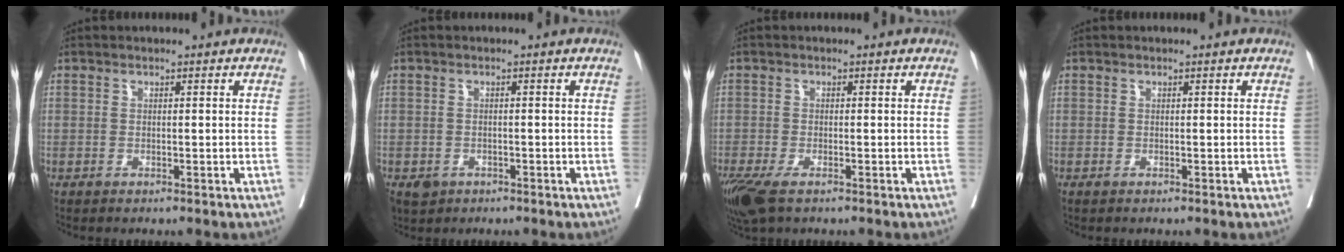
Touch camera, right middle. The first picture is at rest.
{"total": 2.8, "force": [-1.6, 2.2, 0.6], "torque": [-0.009, 0.001, -0.021]}
{"total": 6.1, "force": [-3.9, 2.2, 4.1], "torque": [-0.086, -0.019, -0.070]}
{"total": 0.0}